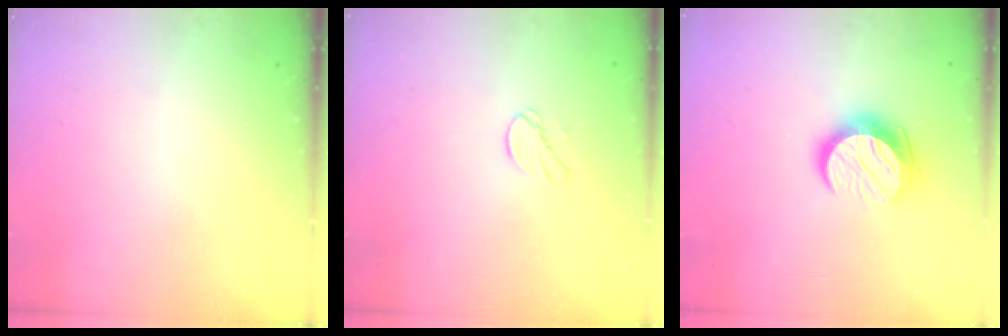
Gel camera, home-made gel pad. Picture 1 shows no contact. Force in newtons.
{"total": 6.1, "press": 6.1, "slide": 0.6}
{"total": 11.1, "press": 11.1, "slide": 0.7}